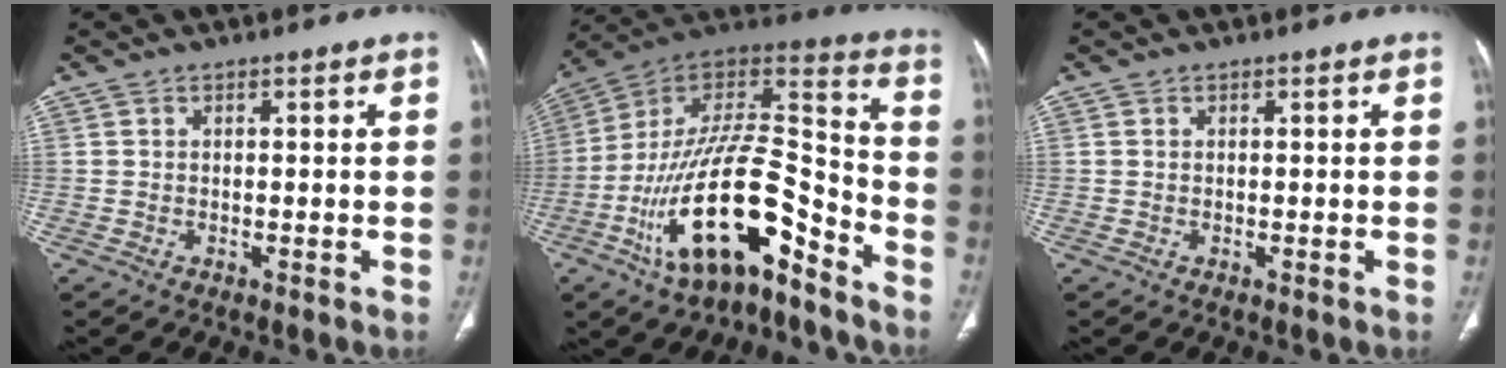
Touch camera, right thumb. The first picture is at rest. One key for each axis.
{"total": 22.9, "fx": -12.4, "fy": 8.7, "fz": 17.2, "tx": -0.298, "ty": 0.089, "tz": -0.214}
{"total": 0.0}